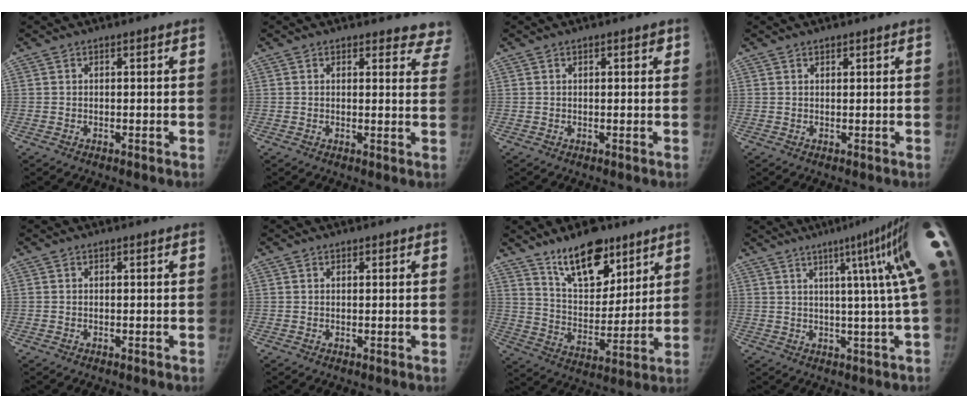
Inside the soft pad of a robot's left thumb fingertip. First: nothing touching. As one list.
[{"total": 7.5, "force": [7.0, 2.9, -0.2], "torque": [0.066, -0.034, 0.040]}, {"total": 1.5, "force": [0.7, 0.8, 1.1], "torque": [-0.008, 0.001, 0.007]}, {"total": 0.7, "force": [0.5, 0.4, 0.3], "torque": [0.002, -0.003, 0.006]}, {"total": 0.0}, {"total": 0.5, "force": [0.3, 0.4, 0.1], "torque": [0.004, -0.002, 0.003]}, {"total": 15.1, "force": [10.3, 7.2, 8.3], "torque": [-0.088, -0.070, 0.181]}, {"total": 15.1, "force": [5.3, -0.3, 14.2], "torque": [-0.175, -0.001, 0.062]}]